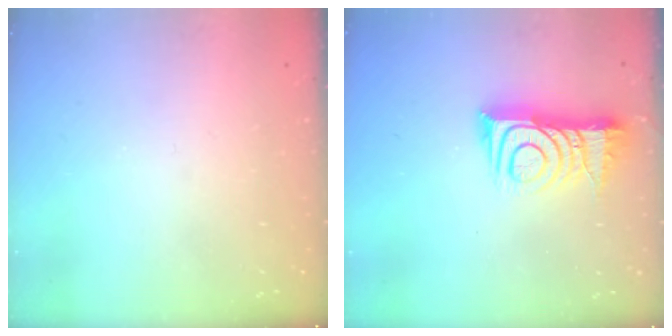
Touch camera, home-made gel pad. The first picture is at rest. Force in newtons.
{"total": 12.2, "press": 12.1, "slide": 1.0}